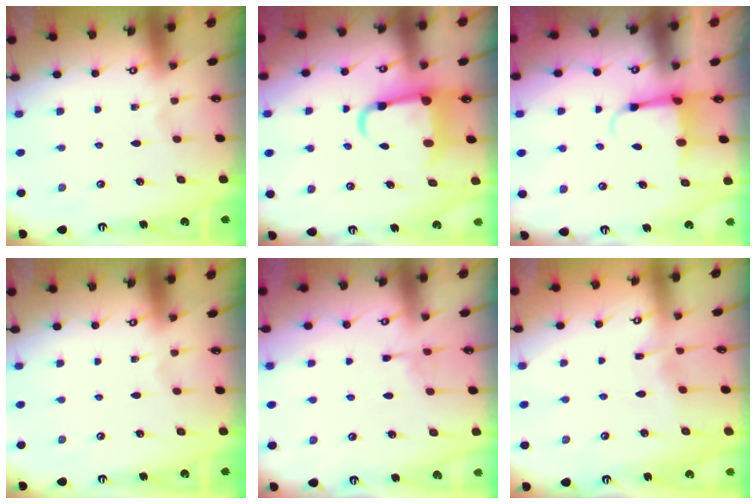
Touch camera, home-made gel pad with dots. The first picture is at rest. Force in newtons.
{"total": 7.0, "press": 6.7, "slide": 1.9}
{"total": 3.9, "press": 3.7, "slide": 1.3}
{"total": 0.0}
{"total": 3.9, "press": 3.8, "slide": 0.5}
{"total": 3.6, "press": 3.6, "slide": 0.2}